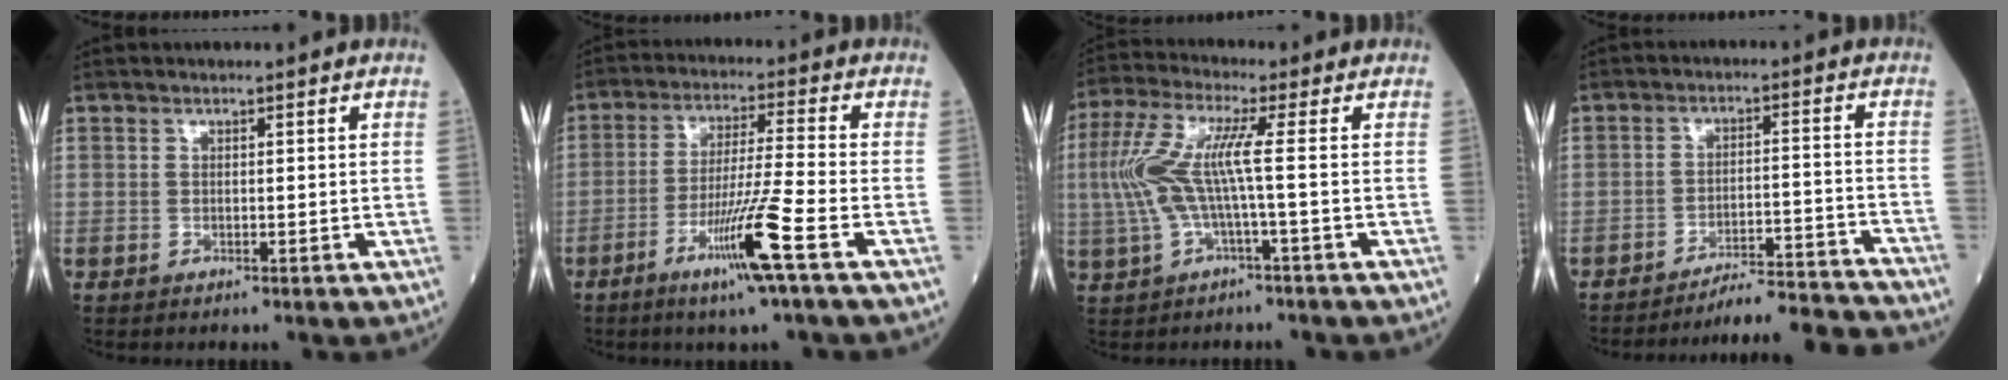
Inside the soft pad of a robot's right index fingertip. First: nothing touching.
{"total": 10.2, "force": [-4.9, -1.7, 8.8], "torque": [-0.166, -0.019, -0.092]}
{"total": 8.4, "force": [-0.3, 0.2, 8.4], "torque": [-0.198, 0.022, -0.009]}
{"total": 13.6, "force": [-13.5, -1.0, 1.6], "torque": [-0.006, 0.013, -0.185]}